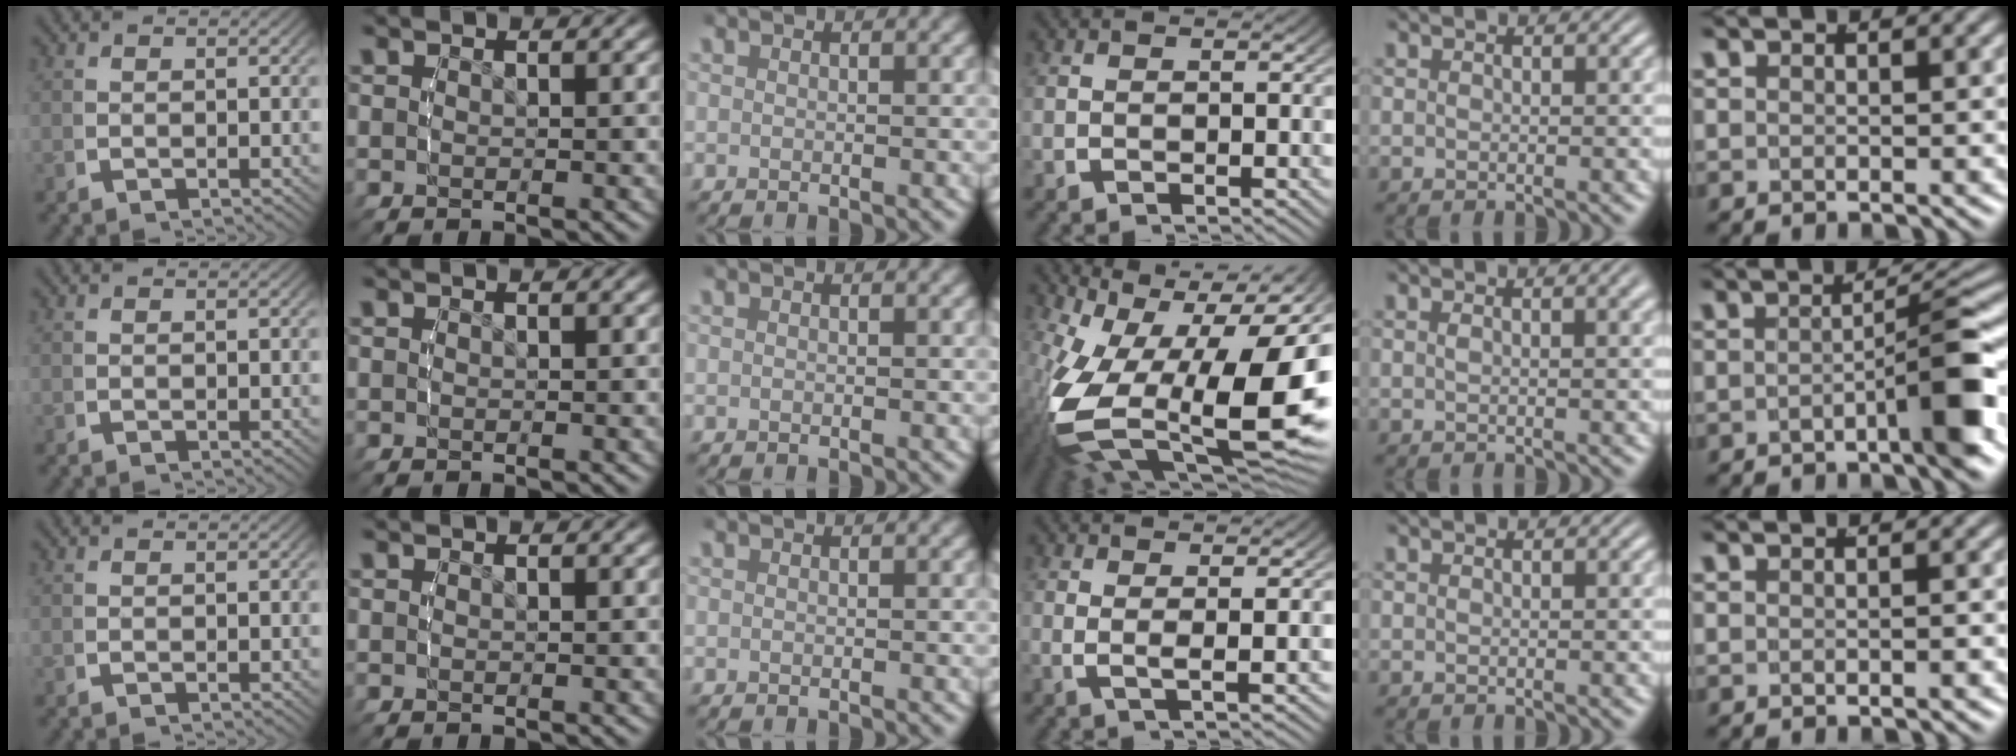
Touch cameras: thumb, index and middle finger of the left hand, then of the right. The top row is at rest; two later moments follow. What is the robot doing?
{"motion": "lift_and_place", "object": "button"}